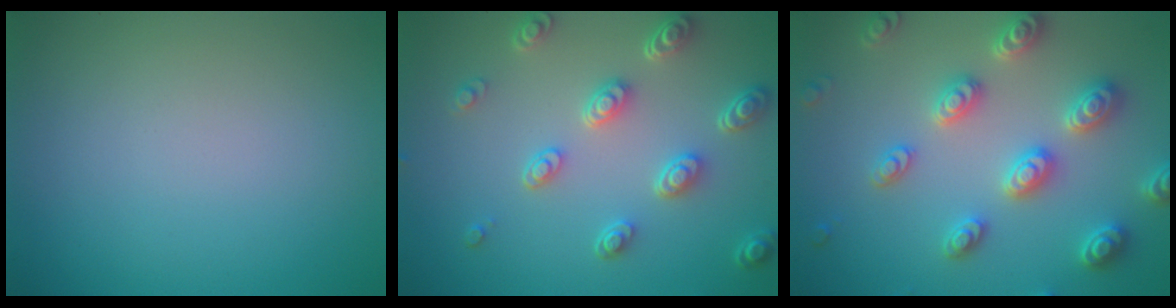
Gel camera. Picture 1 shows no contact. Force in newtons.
{"total": 4.7, "press": 3.8, "slide": 2.9}
{"total": 5.2, "press": 5.0, "slide": 1.2}